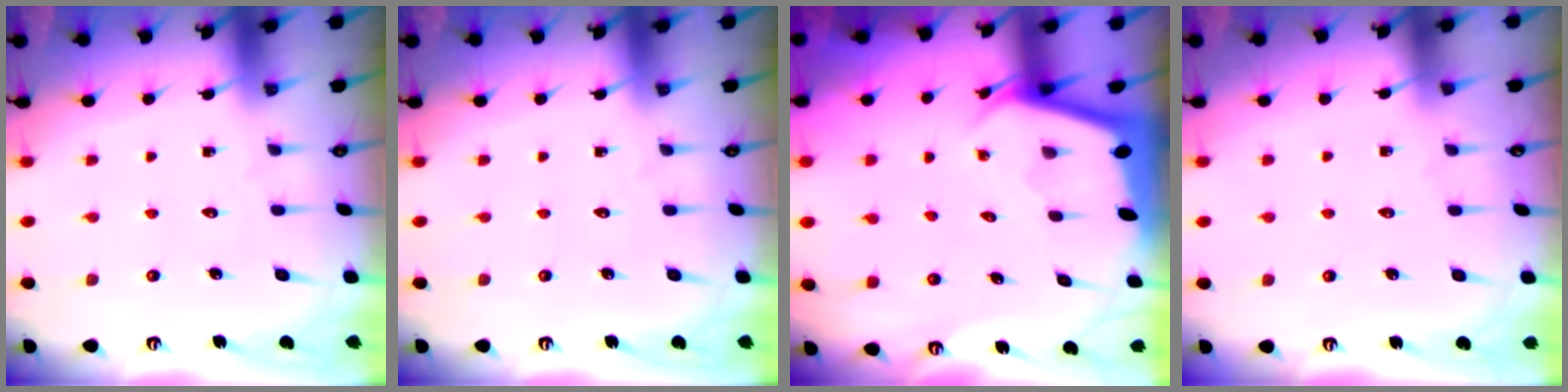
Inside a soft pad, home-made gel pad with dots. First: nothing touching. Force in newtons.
{"total": 0.0}
{"total": 2.2, "press": 2.2, "slide": 0.1}
{"total": 1.7, "press": 1.7, "slide": 0.4}